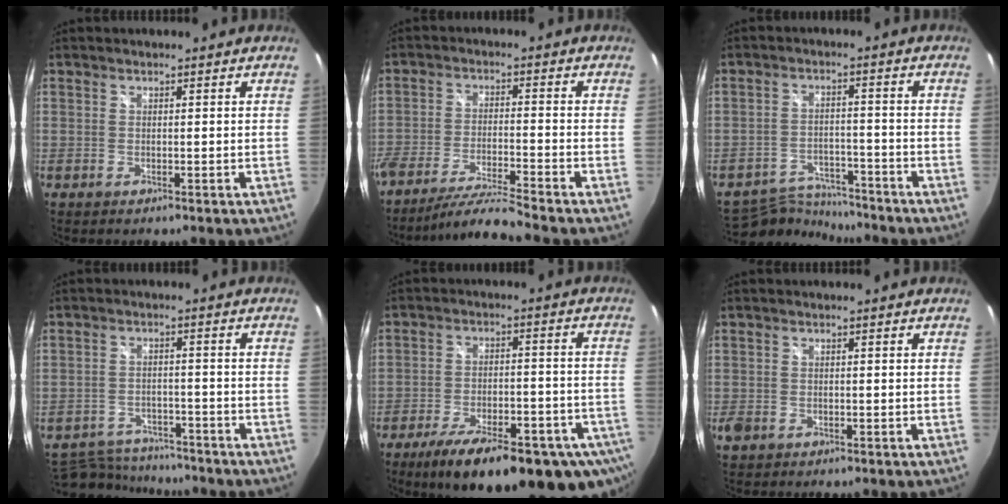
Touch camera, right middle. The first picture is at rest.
{"total": 8.5, "force": [-7.6, -1.7, 3.3], "torque": [-0.080, -0.007, -0.140]}
{"total": 9.0, "force": [-8.6, 2.1, 1.5], "torque": [-0.051, 0.001, -0.141]}
{"total": 11.3, "force": [-10.0, 4.3, 3.0], "torque": [-0.082, 0.004, -0.148]}
{"total": 23.9, "force": [-15.4, 8.0, 16.4], "torque": [-0.269, -0.056, -0.206]}
{"total": 2.2, "force": [-1.2, 1.5, 1.0], "torque": [-0.022, -0.005, -0.023]}